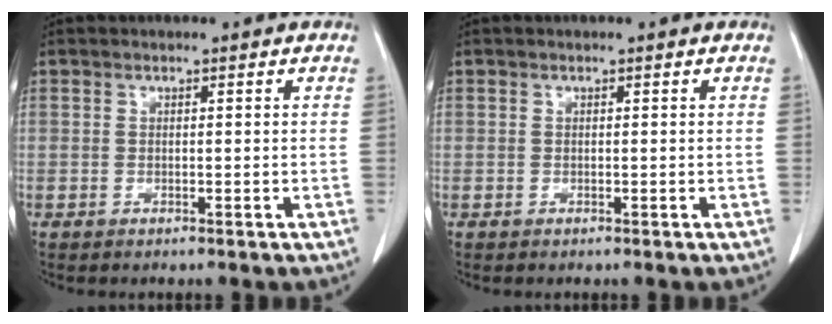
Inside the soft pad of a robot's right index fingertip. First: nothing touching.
{"total": 0.0}